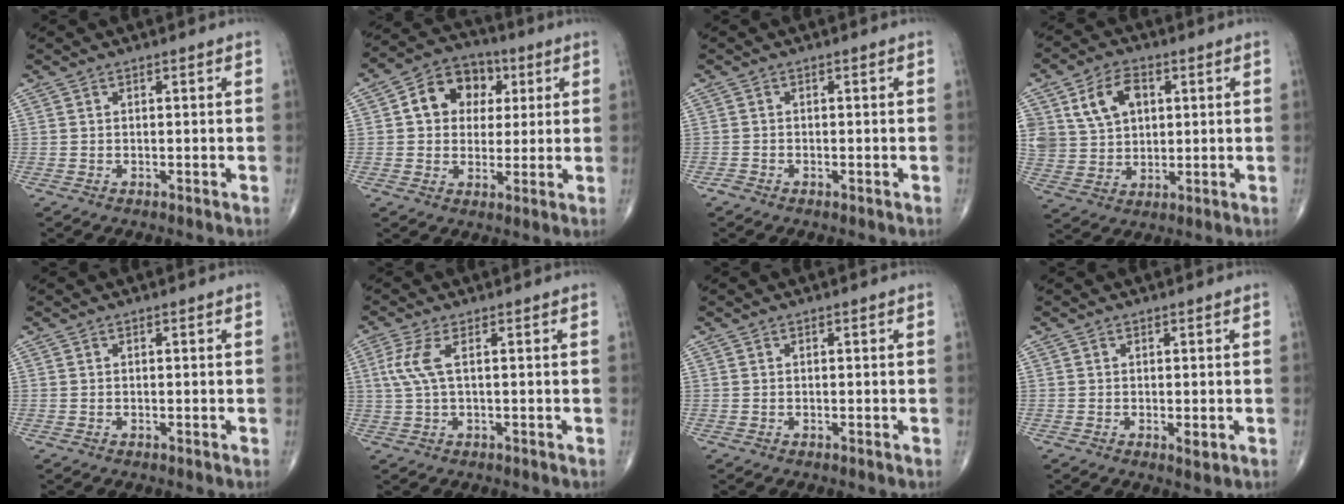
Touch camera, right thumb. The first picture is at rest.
{"total": 11.0, "force": [2.6, 8.9, 5.9], "torque": [-0.053, 0.008, 0.034]}
{"total": 0.8, "force": [-0.6, 0.5, 0.4], "torque": [-0.011, 0.001, -0.011]}
{"total": 10.4, "force": [3.7, 7.4, 6.3], "torque": [-0.093, -0.004, 0.076]}
{"total": 0.0}
{"total": 4.4, "force": [0.9, 1.1, 4.2], "torque": [-0.126, 0.010, 0.021]}
{"total": 0.0}
{"total": 1.5, "force": [-0.3, 0.5, 1.4], "torque": [-0.022, -0.005, -0.003]}